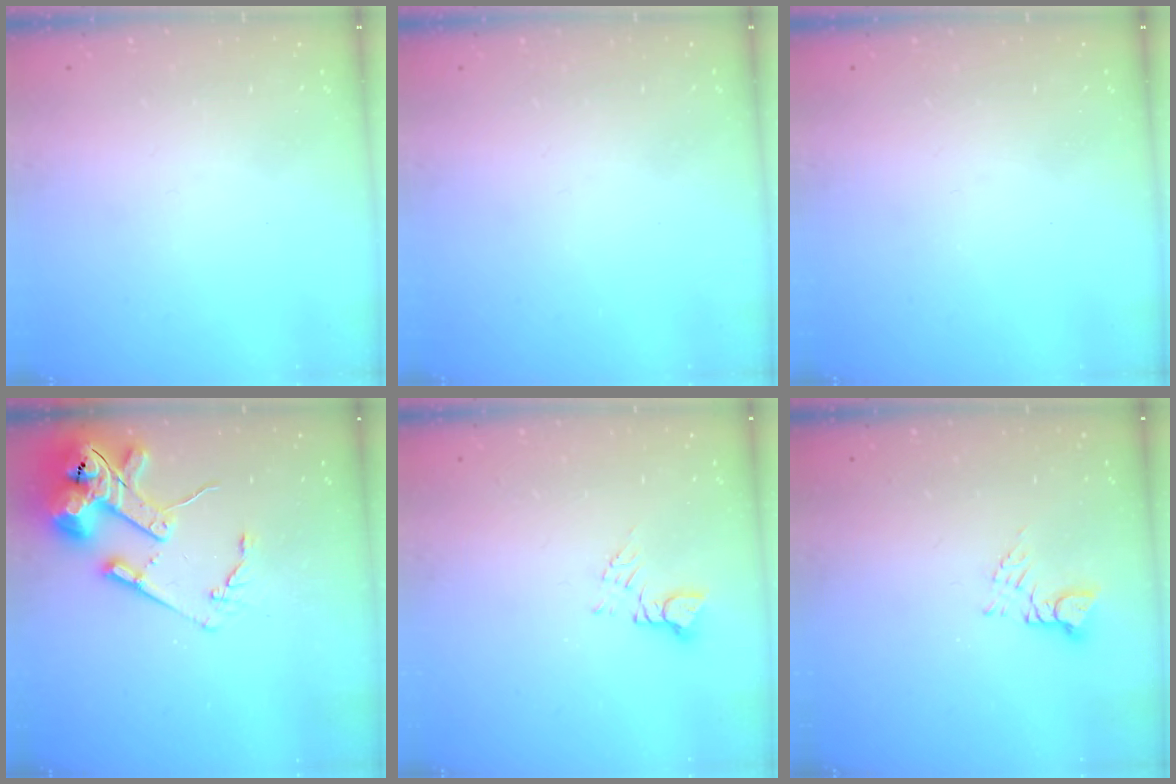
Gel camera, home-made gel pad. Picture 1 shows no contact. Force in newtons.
{"total": 0.0}
{"total": 0.0}
{"total": 16.0, "press": 15.8, "slide": 2.2}
{"total": 3.7, "press": 3.6, "slide": 0.4}
{"total": 2.8, "press": 2.8, "slide": 0.5}